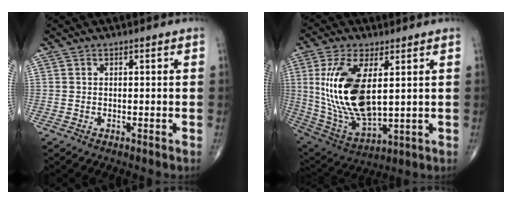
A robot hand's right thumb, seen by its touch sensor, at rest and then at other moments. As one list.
[{"total": 18.3, "force": [3.2, 8.5, 15.9], "torque": [-0.317, -0.022, 0.076]}]